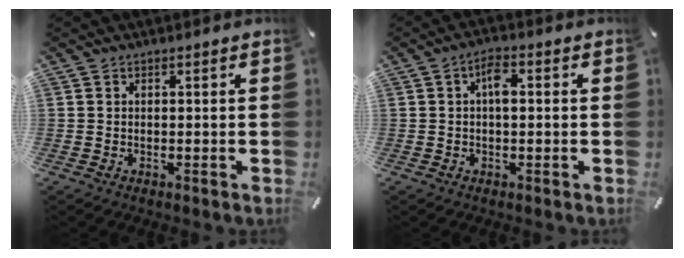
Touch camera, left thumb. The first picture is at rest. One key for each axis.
{"total": 3.9, "fx": 0.4, "fy": 1.8, "fz": 3.5, "tx": -0.062, "ty": 0.010, "tz": 0.002}